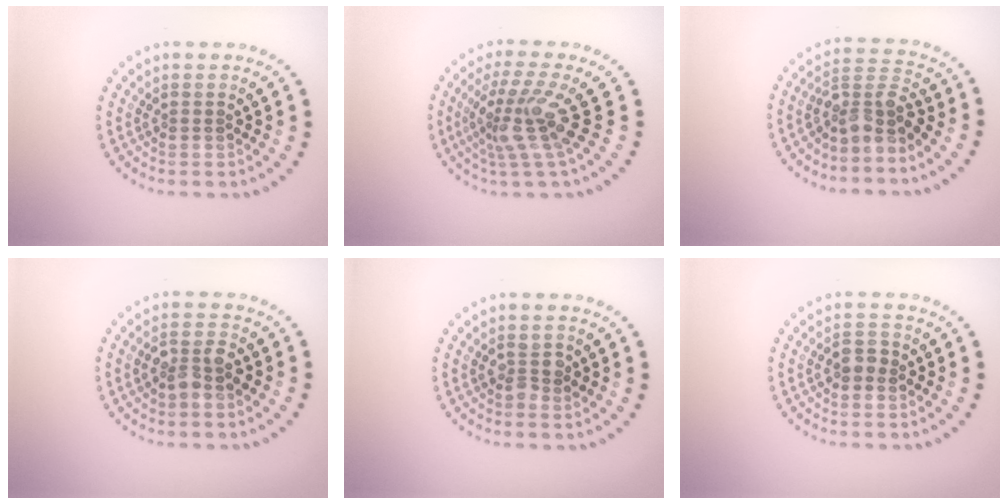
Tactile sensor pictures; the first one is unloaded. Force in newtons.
{"total": 4.2, "press": 3.2, "slide": 2.7}
{"total": 3.8, "press": 3.1, "slide": 2.2}
{"total": 2.8, "press": 2.7, "slide": 0.6}
{"total": 1.4, "press": 1.4, "slide": 0.2}
{"total": 1.8, "press": 1.8, "slide": 0.3}